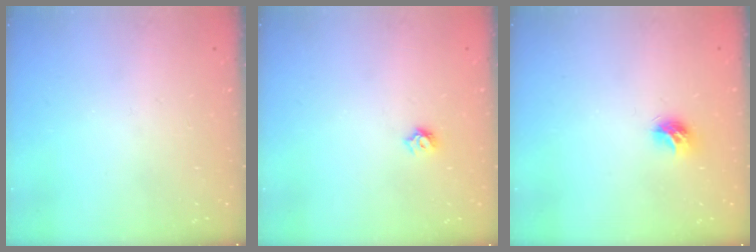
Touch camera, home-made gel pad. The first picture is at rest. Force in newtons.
{"total": 4.8, "press": 4.8, "slide": 0.6}
{"total": 7.5, "press": 7.5, "slide": 0.1}